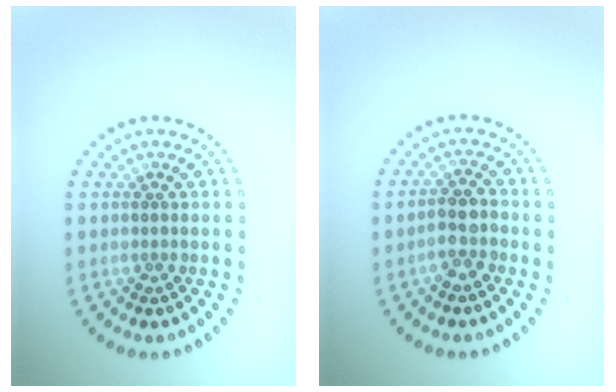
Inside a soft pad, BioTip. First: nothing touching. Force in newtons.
{"total": 2.1, "press": 2.0, "slide": 0.8}